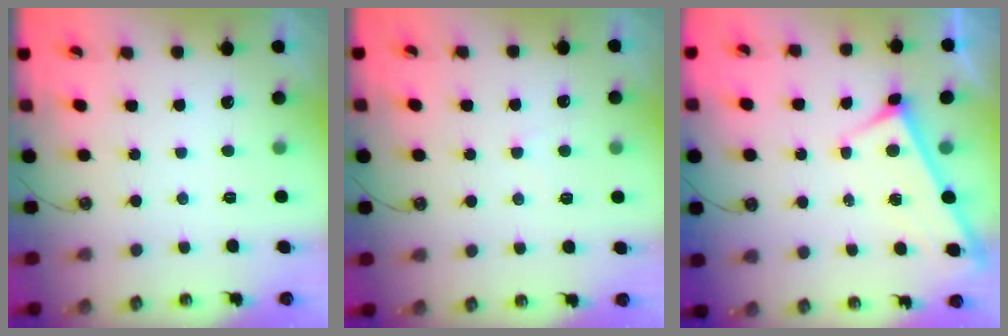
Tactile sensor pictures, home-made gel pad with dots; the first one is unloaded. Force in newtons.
{"total": 2.2, "press": 2.1, "slide": 0.4}
{"total": 3.2, "press": 3.2, "slide": 0.3}